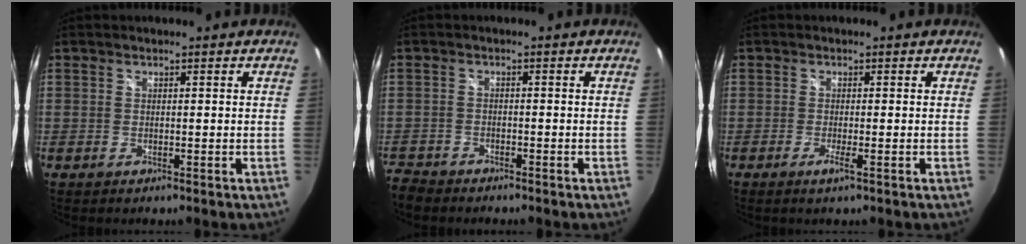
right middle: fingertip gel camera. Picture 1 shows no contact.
{"total": 4.6, "force": [-4.2, 1.7, 0.7], "torque": [-0.039, -0.014, -0.084]}
{"total": 1.6, "force": [-0.5, -0.6, 1.4], "torque": [-0.026, -0.006, -0.013]}